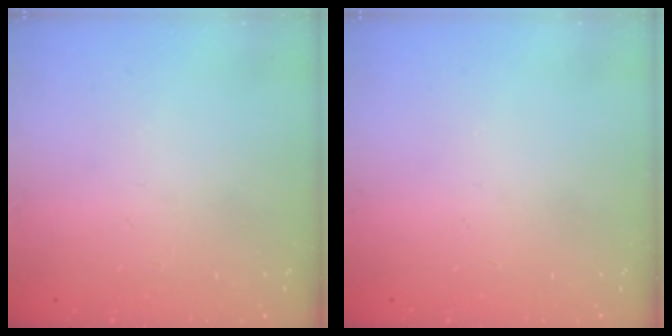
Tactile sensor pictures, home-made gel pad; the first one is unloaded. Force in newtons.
{"total": 0.0}